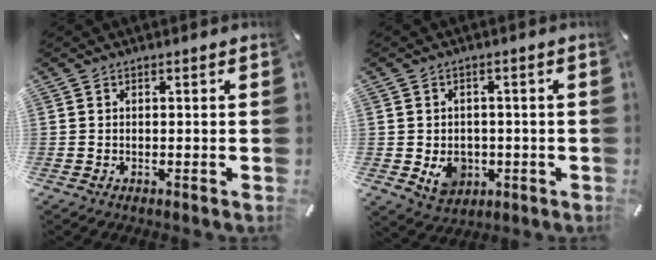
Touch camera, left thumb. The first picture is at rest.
{"total": 6.6, "force": [-1.2, 5.7, 3.1], "torque": [-0.044, 0.003, -0.019]}